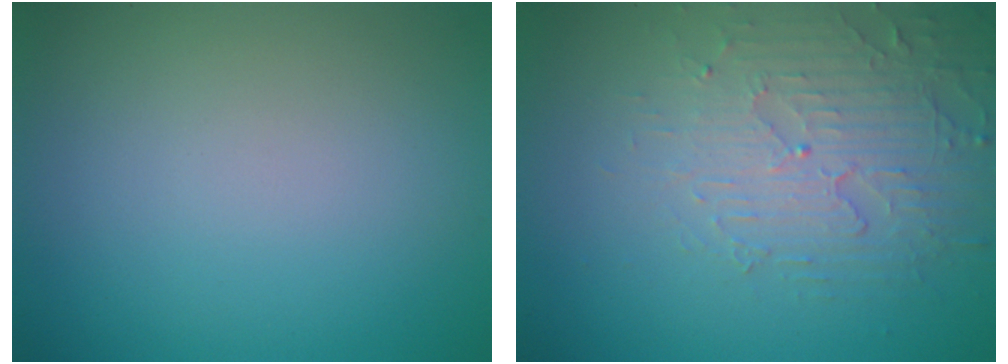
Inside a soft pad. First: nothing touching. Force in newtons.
{"total": 3.9, "press": 3.7, "slide": 1.1}